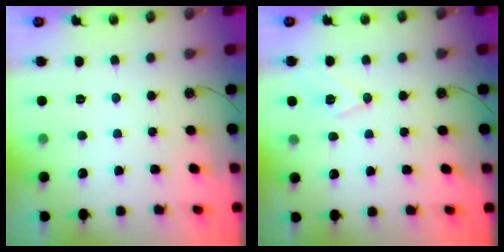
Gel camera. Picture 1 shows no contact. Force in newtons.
{"total": 8.5, "press": 7.8, "slide": 3.5}